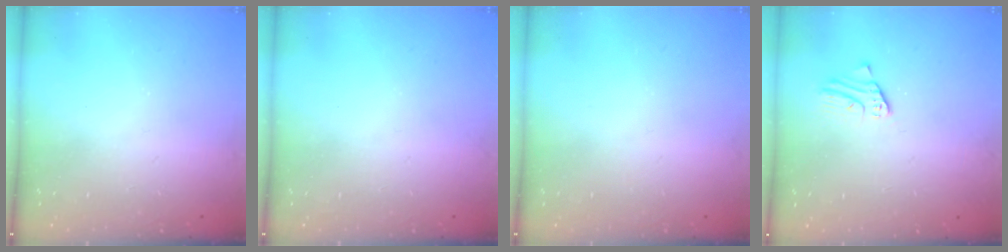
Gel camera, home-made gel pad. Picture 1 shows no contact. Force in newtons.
{"total": 0.0}
{"total": 0.0}
{"total": 1.9, "press": 1.9, "slide": 0.1}